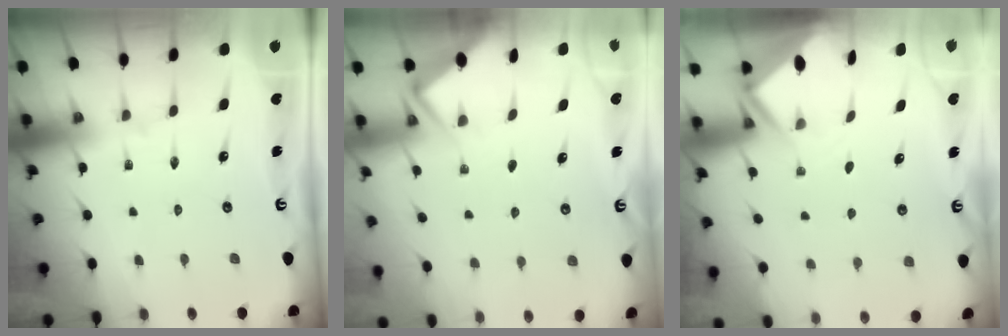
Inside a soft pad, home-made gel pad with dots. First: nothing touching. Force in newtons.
{"total": 4.0, "press": 4.0, "slide": 0.3}
{"total": 2.9, "press": 2.9, "slide": 0.3}